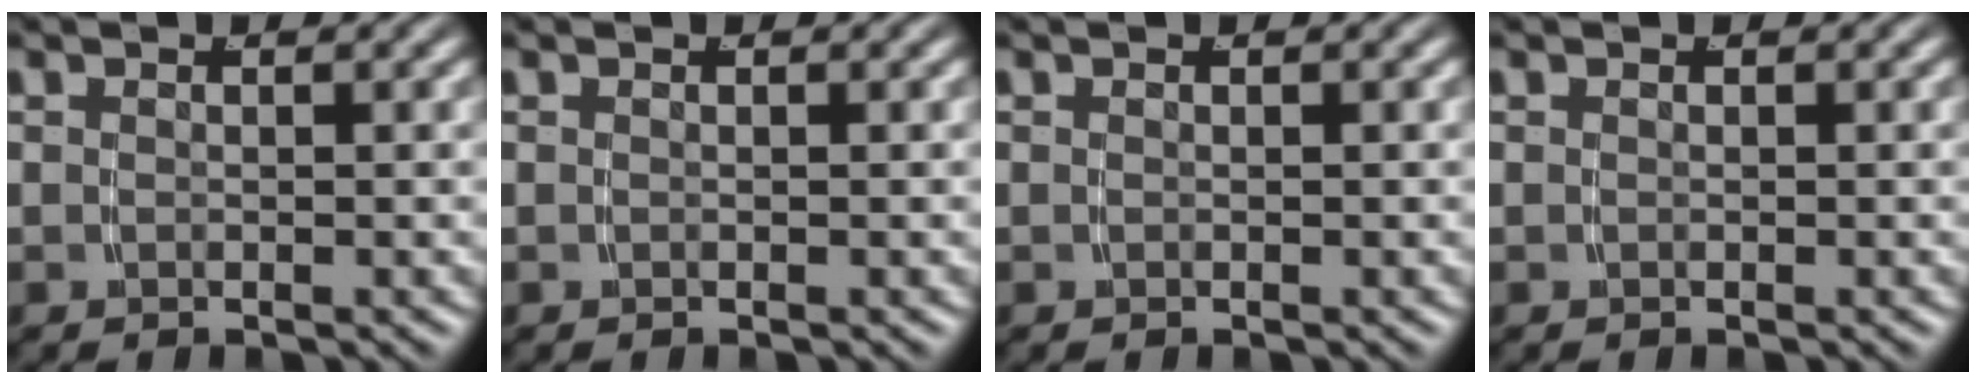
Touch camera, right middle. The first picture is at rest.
{"total": 0.0}
{"total": 0.0}
{"total": 0.0}